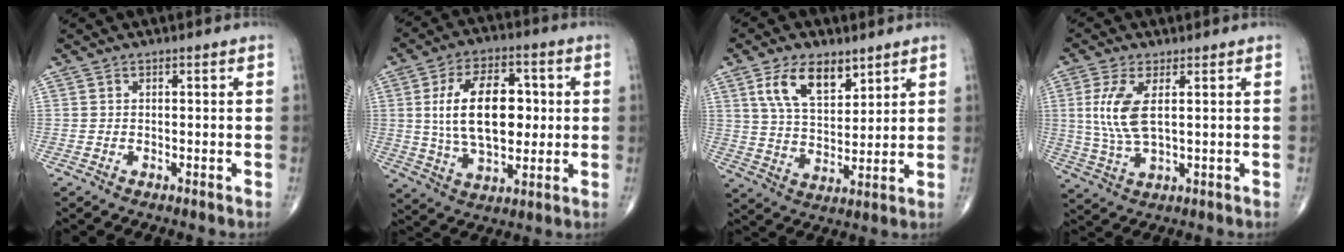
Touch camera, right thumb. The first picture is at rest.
{"total": 16.3, "force": [1.7, 9.1, 13.4], "torque": [-0.211, 0.004, 0.033]}
{"total": 10.9, "force": [6.0, 5.5, 7.2], "torque": [-0.112, -0.029, 0.118]}
{"total": 8.6, "force": [1.8, 3.3, 7.7], "torque": [-0.183, -0.009, 0.041]}